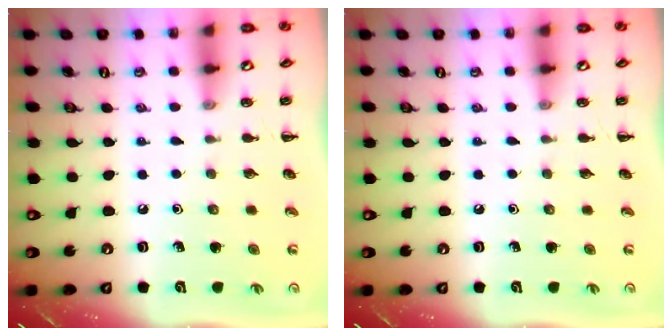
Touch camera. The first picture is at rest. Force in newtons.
{"total": 0.0}